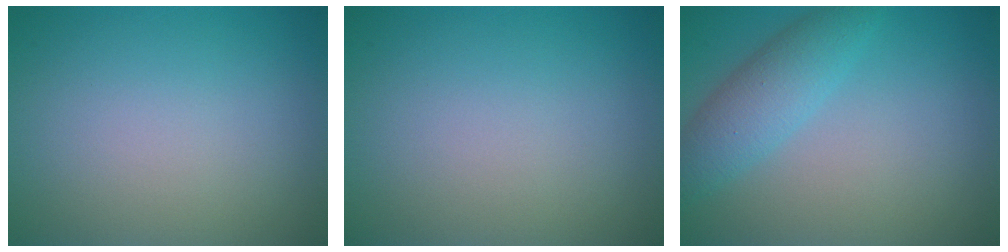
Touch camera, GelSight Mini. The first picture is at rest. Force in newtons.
{"total": 0.0}
{"total": 3.7, "press": 3.7, "slide": 0.1}